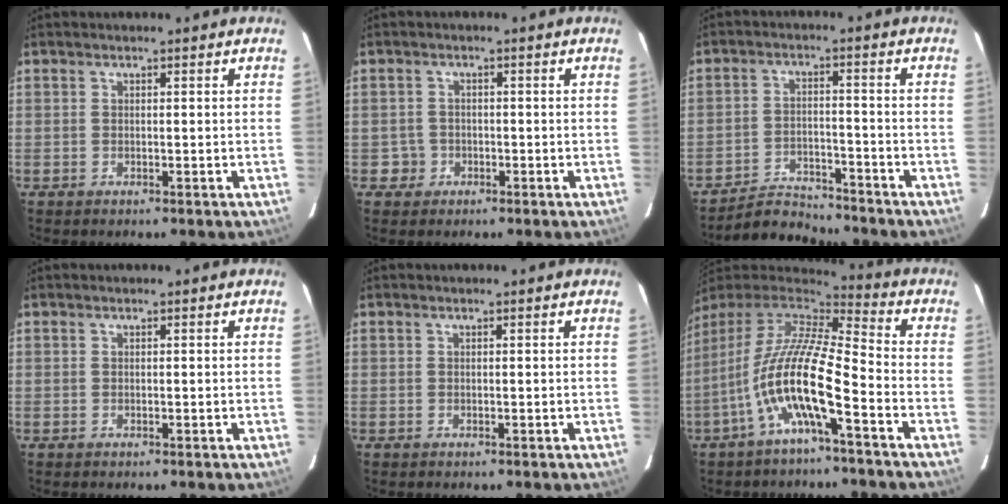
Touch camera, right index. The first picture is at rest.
{"total": 2.8, "force": [-1.0, 2.6, -0.3], "torque": [0.006, 0.015, -0.015]}
{"total": 7.0, "force": [-6.9, 1.5, 0.2], "torque": [-0.026, 0.012, -0.117]}
{"total": 0.0}
{"total": 0.0}
{"total": 15.2, "force": [-5.8, 2.8, 13.7], "torque": [-0.251, -0.011, -0.118]}